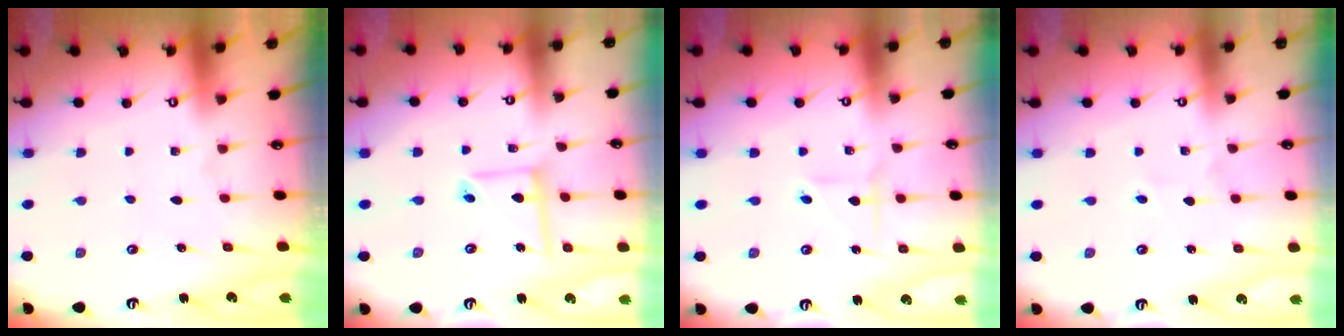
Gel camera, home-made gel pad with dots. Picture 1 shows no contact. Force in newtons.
{"total": 8.4, "press": 8.3, "slide": 0.8}
{"total": 2.5, "press": 2.5, "slide": 0.2}
{"total": 1.9, "press": 1.9, "slide": 0.5}